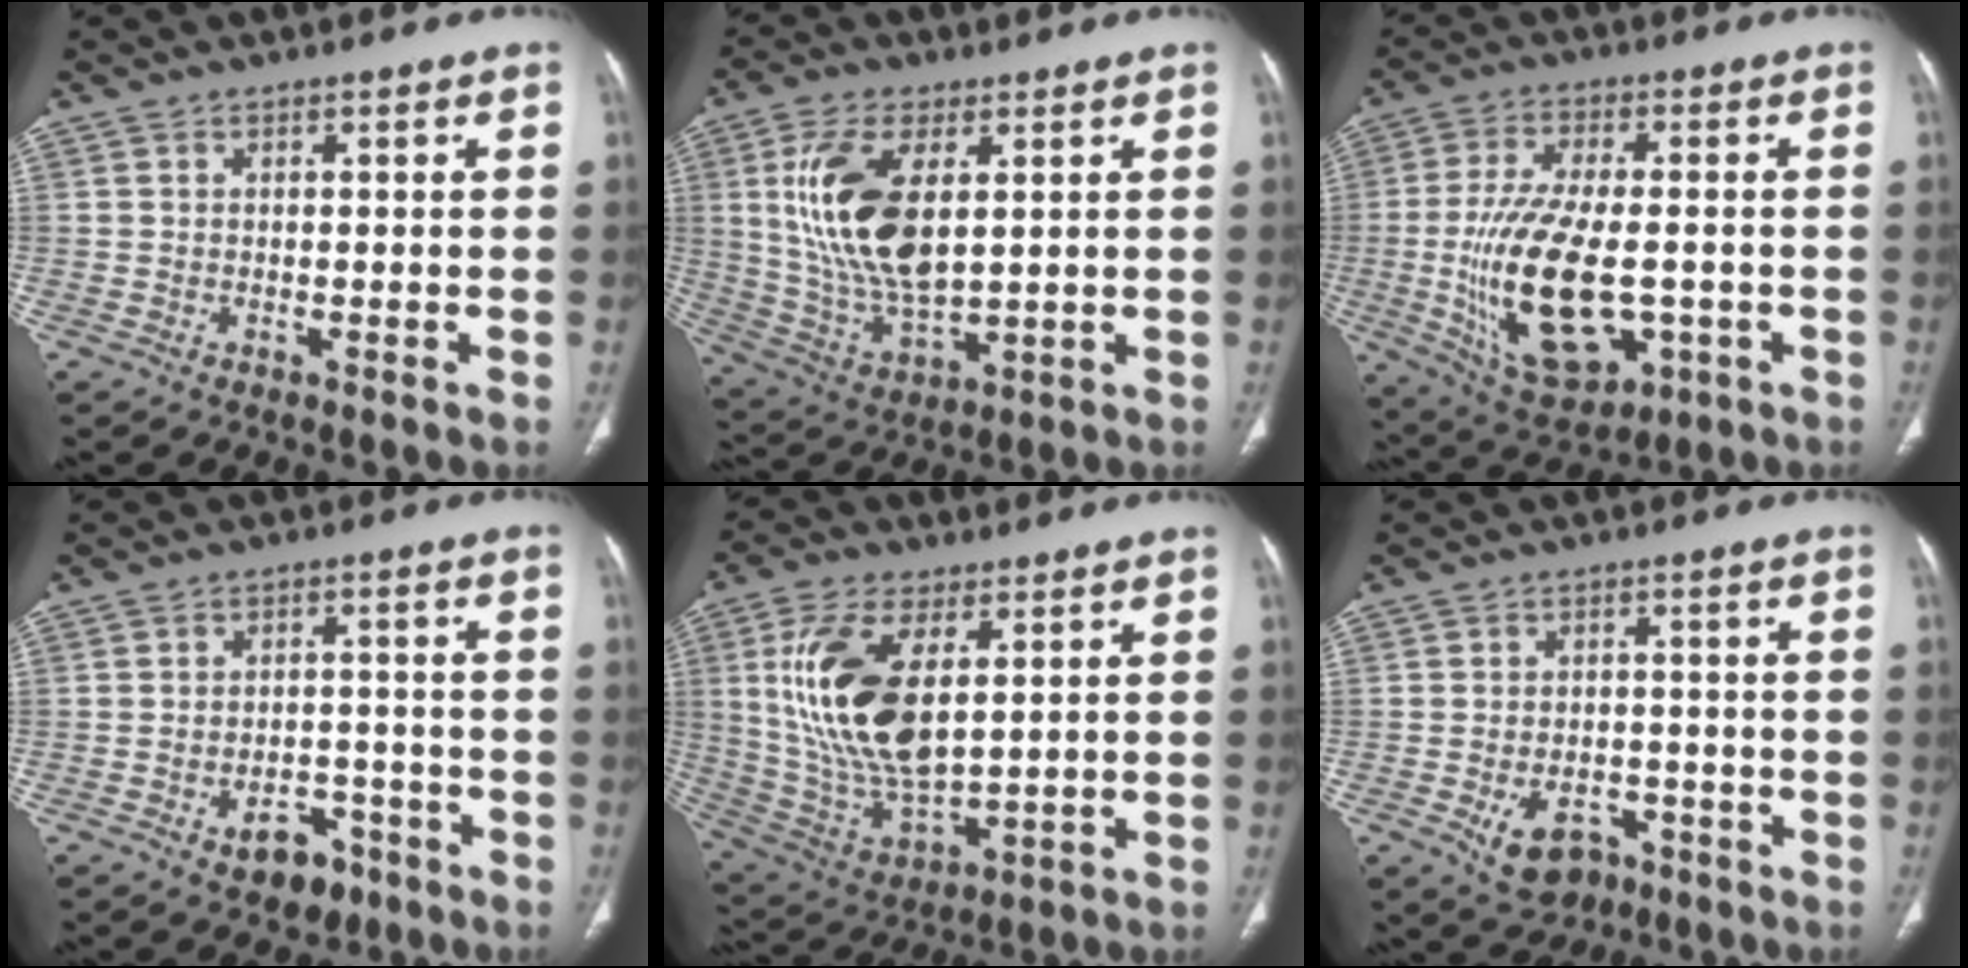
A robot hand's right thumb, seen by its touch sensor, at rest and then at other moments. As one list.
[{"total": 16.5, "force": [3.8, 8.1, 13.9], "torque": [-0.276, -0.018, 0.082]}, {"total": 18.9, "force": [-3.1, 9.4, 16.0], "torque": [-0.296, -0.005, -0.033]}, {"total": 6.3, "force": [-3.5, 4.2, 3.2], "torque": [-0.023, 0.030, -0.045]}, {"total": 18.4, "force": [4.3, 8.9, 15.5], "torque": [-0.306, -0.021, 0.094]}, {"total": 7.3, "force": [-3.5, 5.0, 4.0], "torque": [-0.055, 0.020, -0.045]}]